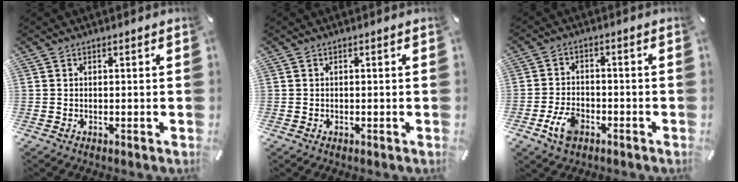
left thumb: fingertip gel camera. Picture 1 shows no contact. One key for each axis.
{"total": 0.0}
{"total": 6.6, "fx": -3.2, "fy": 4.2, "fz": 4.0, "tx": -0.093, "ty": 0.011, "tz": -0.062}